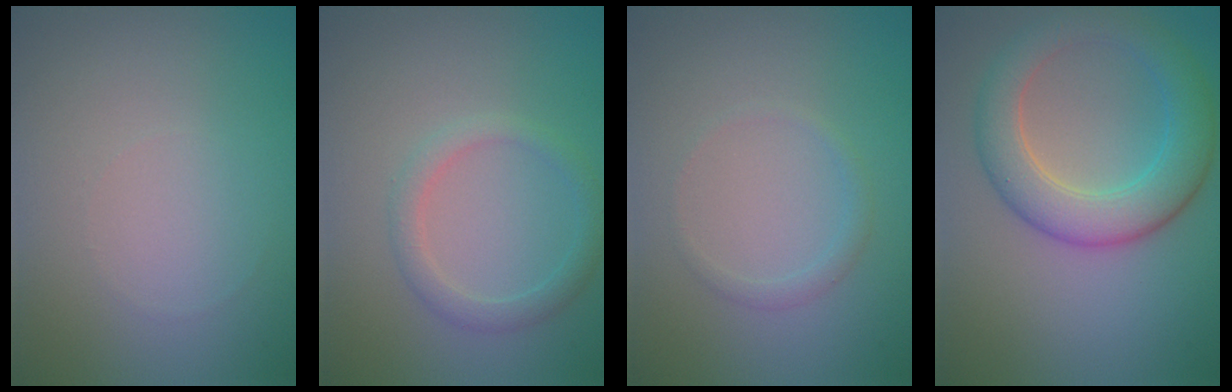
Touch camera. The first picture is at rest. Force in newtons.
{"total": 2.2, "press": 2.2, "slide": 0.2}
{"total": 1.1, "press": 1.1, "slide": 0.1}
{"total": 5.7, "press": 5.7, "slide": 0.1}